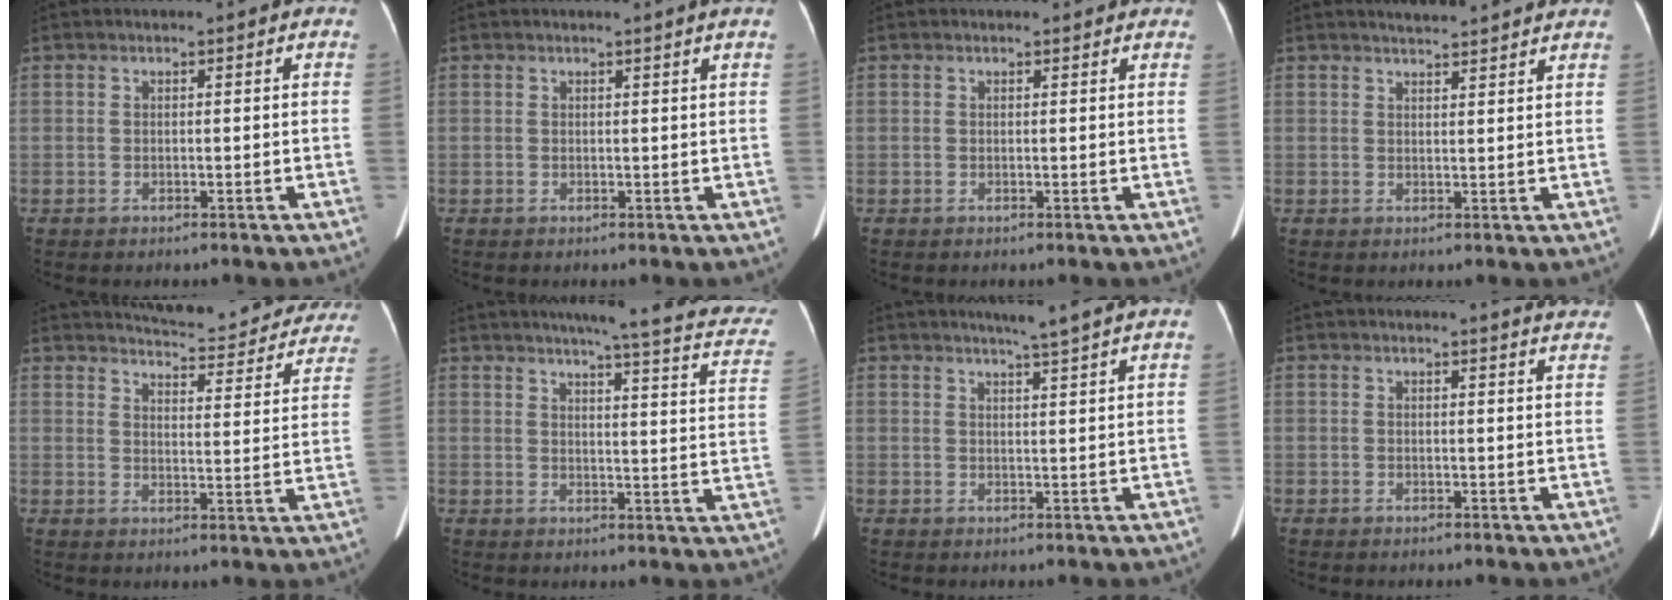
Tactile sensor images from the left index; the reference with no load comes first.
{"total": 1.3, "force": [0.9, -0.5, 0.7], "torque": [-0.018, -0.004, 0.018]}
{"total": 2.6, "force": [2.4, 0.8, 0.6], "torque": [-0.006, 0.009, 0.019]}
{"total": 6.9, "force": [6.6, -0.1, 2.0], "torque": [-0.033, 0.018, 0.076]}
{"total": 20.0, "force": [18.7, 4.0, 5.9], "torque": [-0.063, -0.046, 0.213]}
{"total": 19.4, "force": [16.6, 1.4, 10.0], "torque": [-0.121, -0.038, 0.176]}
{"total": 5.1, "force": [4.3, -1.1, 2.6], "torque": [-0.038, 0.000, 0.055]}
{"total": 6.0, "force": [5.8, 0.1, 1.8], "torque": [-0.015, -0.016, 0.038]}